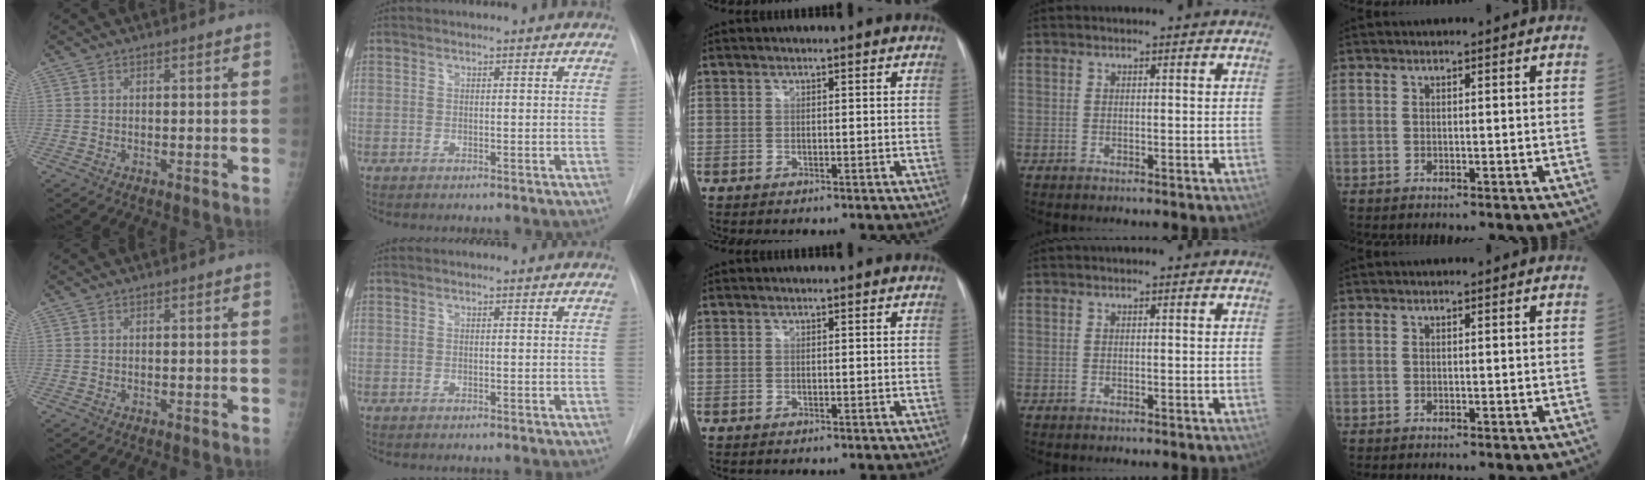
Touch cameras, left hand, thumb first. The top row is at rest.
{}